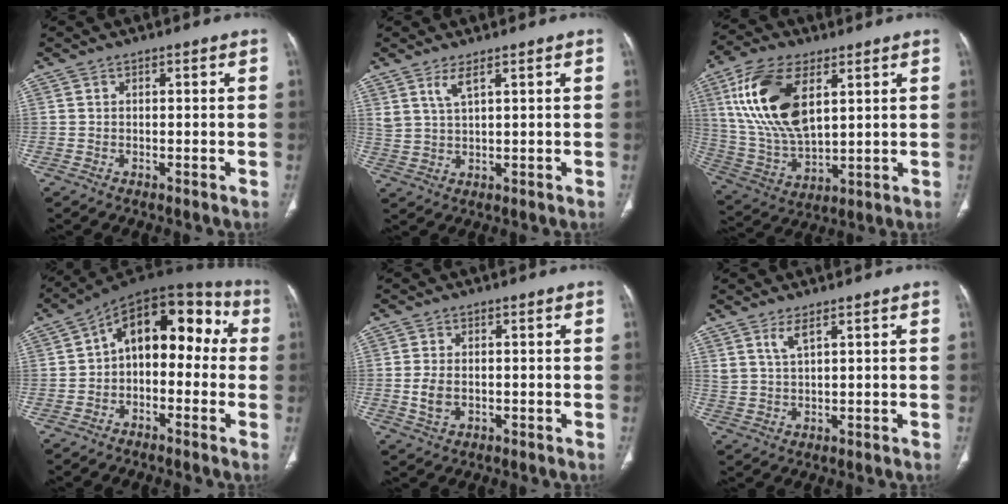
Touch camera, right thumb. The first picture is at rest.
{"total": 3.7, "force": [2.3, 0.8, 2.8], "torque": [-0.063, -0.016, 0.055]}
{"total": 18.4, "force": [6.4, 9.2, 14.5], "torque": [-0.283, -0.019, 0.130]}
{"total": 15.1, "force": [0.8, 9.3, 11.9], "torque": [-0.121, 0.059, -0.006]}
{"total": 3.9, "force": [-0.4, 2.6, 2.8], "torque": [-0.059, -0.001, -0.004]}
{"total": 3.3, "force": [2.1, 0.8, 2.4], "torque": [-0.052, -0.014, 0.050]}